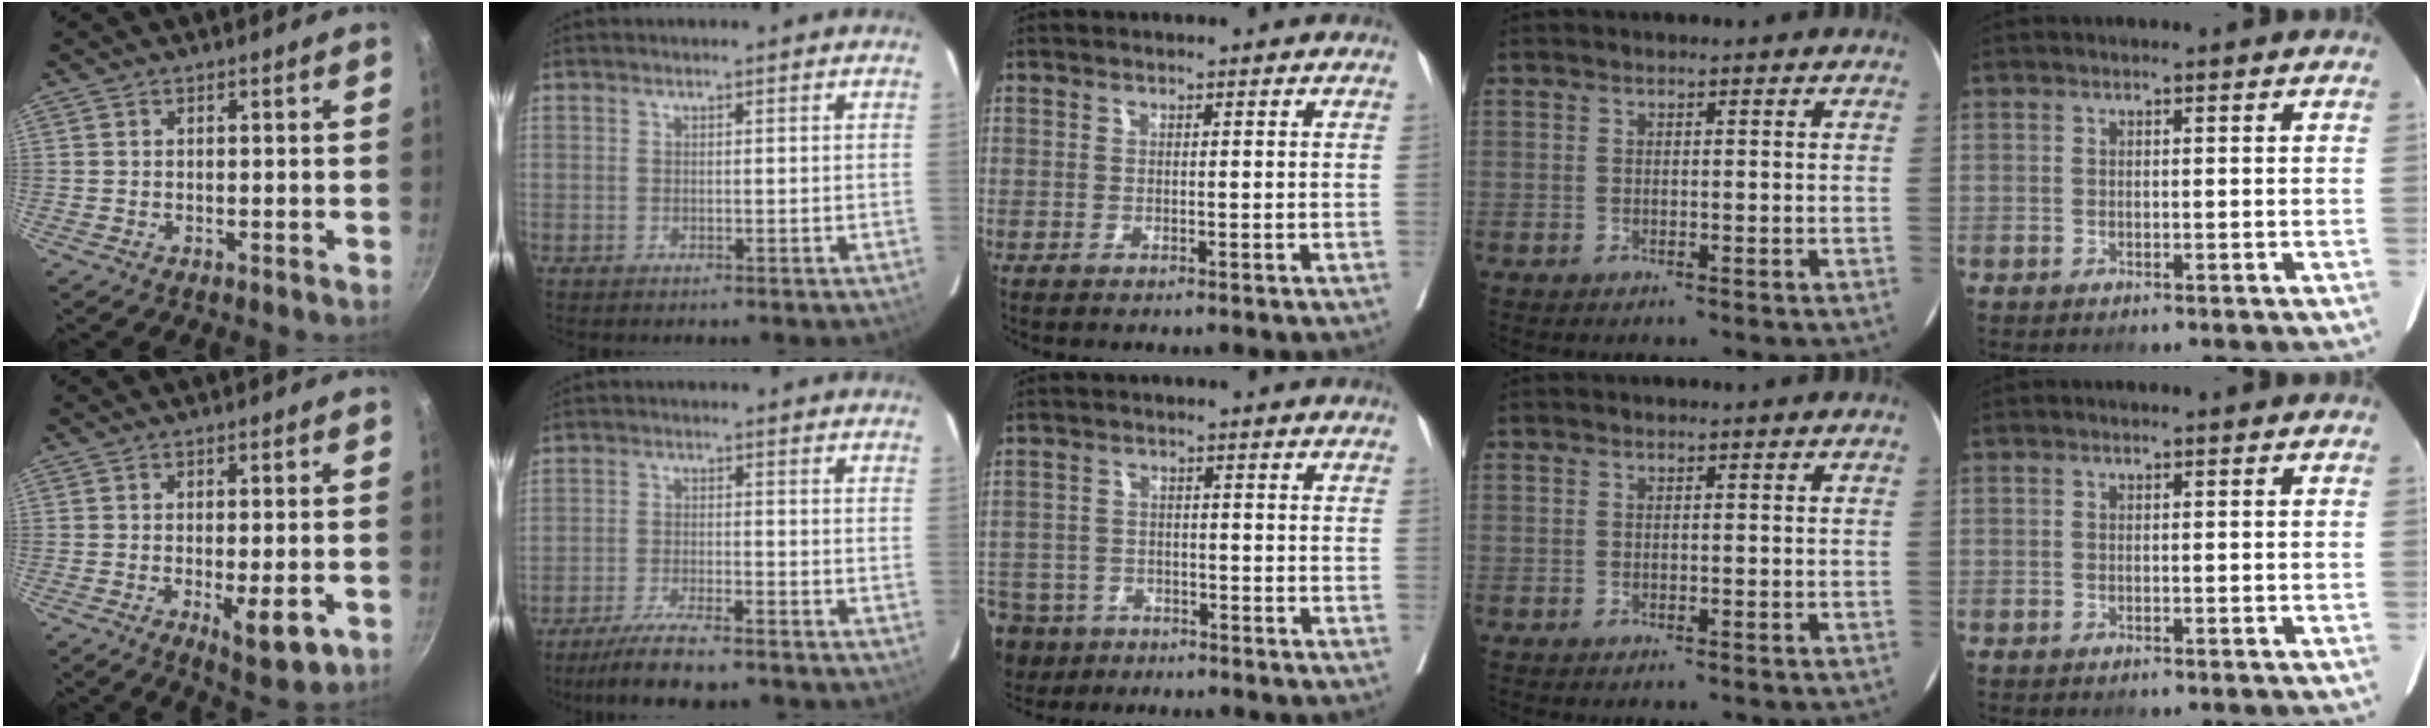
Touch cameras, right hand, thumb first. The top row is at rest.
{"thumb": {"total": 7.6, "force": [-2.4, 2.5, 6.7], "torque": [-0.094, -0.012, -0.027]}, "index": {"total": 8.4, "force": [-6.9, 0.6, 4.7], "torque": [-0.078, -0.022, -0.117]}, "middle": {"total": 12.4, "force": [-8.6, 8.2, 3.6], "torque": [-0.115, -0.011, -0.132]}}